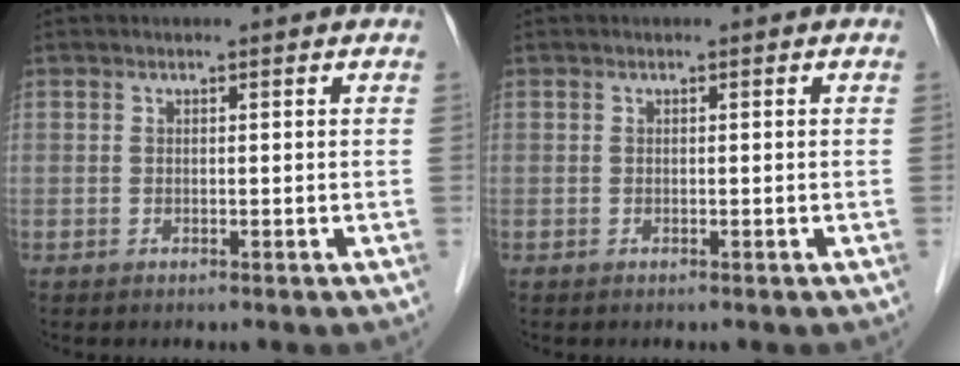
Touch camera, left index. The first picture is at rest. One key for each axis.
{"total": 0.0}